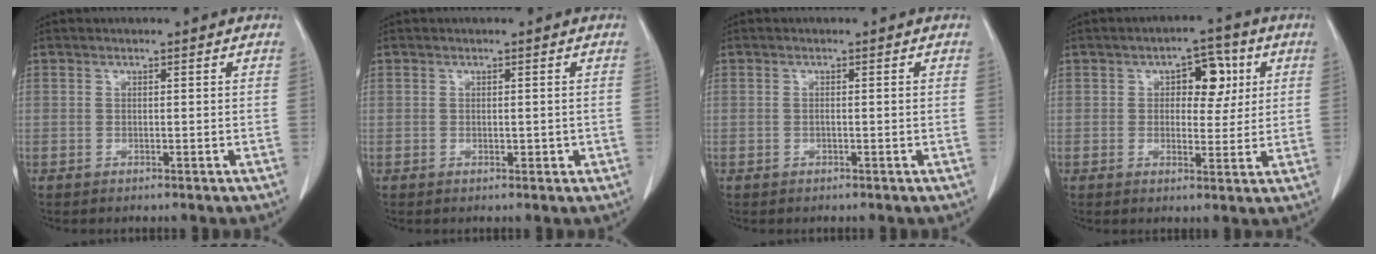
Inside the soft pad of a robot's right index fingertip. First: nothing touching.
{"total": 1.1, "force": [-0.1, 0.7, 0.8], "torque": [-0.006, 0.001, 0.002]}
{"total": 0.9, "force": [0.0, 0.2, 0.9], "torque": [-0.011, 0.003, 0.003]}
{"total": 6.3, "force": [1.9, 3.4, 5.0], "torque": [-0.059, 0.017, 0.027]}